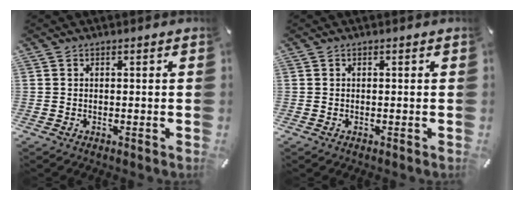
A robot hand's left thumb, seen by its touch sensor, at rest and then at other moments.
{"total": 0.0}